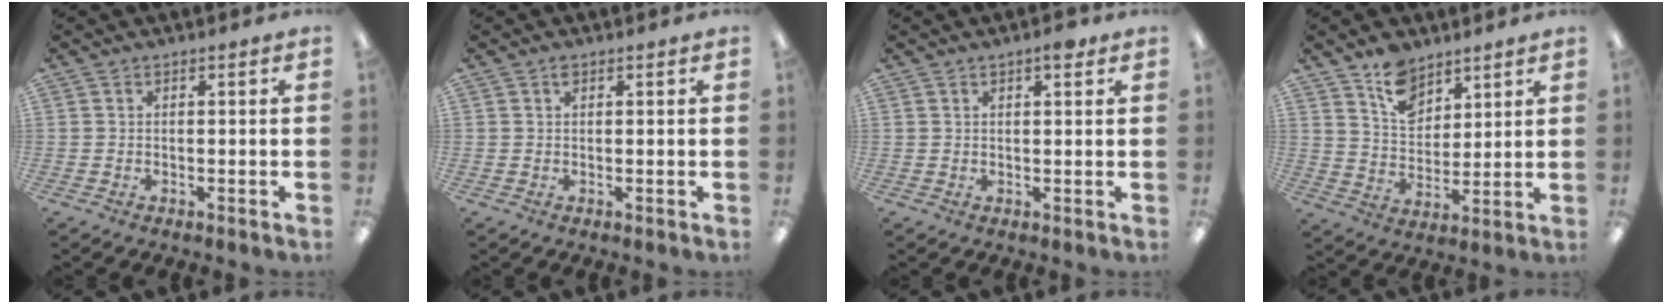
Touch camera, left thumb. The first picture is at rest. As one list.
[{"total": 1.0, "force": [0.6, 0.5, 0.6], "torque": [-0.014, 0.003, 0.010]}, {"total": 3.2, "force": [1.9, 1.2, 2.3], "torque": [-0.024, -0.005, 0.026]}, {"total": 10.2, "force": [7.4, 6.2, 3.2], "torque": [-0.051, -0.041, 0.138]}]